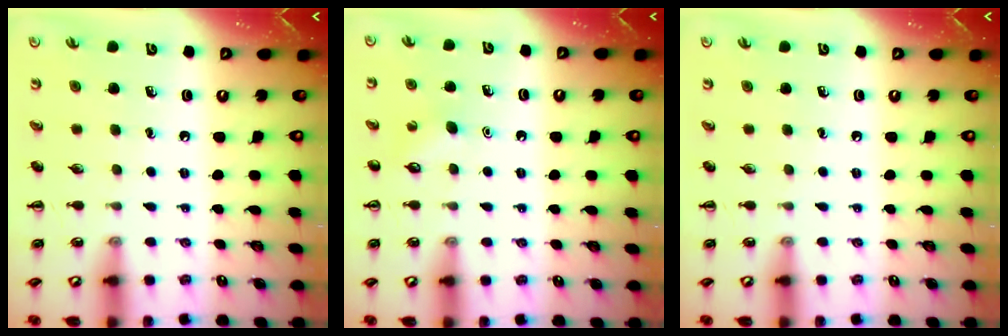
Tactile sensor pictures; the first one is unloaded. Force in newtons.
{"total": 2.9, "press": 2.8, "slide": 0.7}
{"total": 0.0}